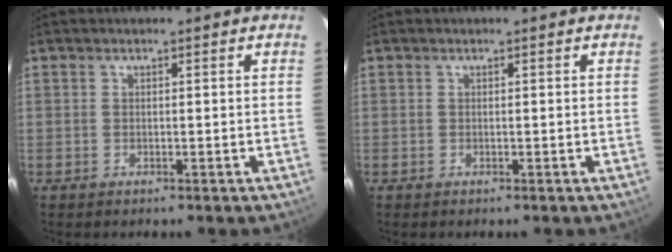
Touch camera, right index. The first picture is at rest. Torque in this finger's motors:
{"motor_torque": [-0.04, 0.00, 0.03, 0.00]}